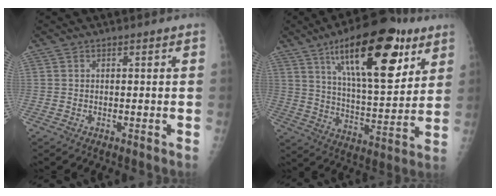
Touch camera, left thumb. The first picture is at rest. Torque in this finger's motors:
{"motor_torque": [2.39, 2.12, 1.85, -0.91, 0.38]}